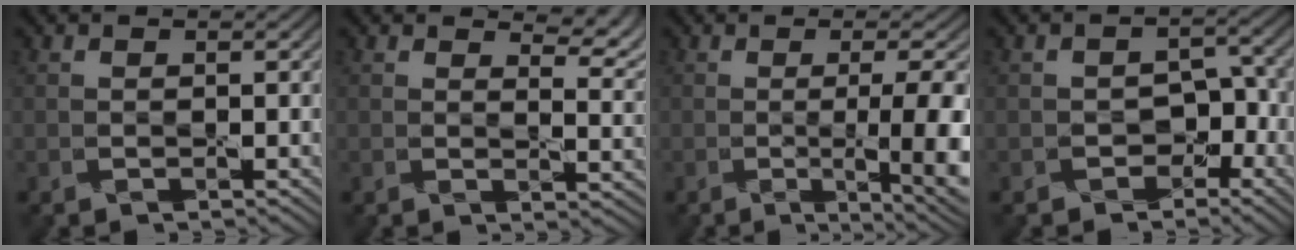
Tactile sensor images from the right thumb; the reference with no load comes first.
{"total": 6.6, "force": [5.0, 1.8, 4.0], "torque": [-0.057, 0.005, 0.072]}
{"total": 9.6, "force": [-1.6, 2.4, 9.1], "torque": [-0.109, -0.003, -0.021]}
{"total": 3.3, "force": [-2.1, 2.3, 1.1], "torque": [-0.006, 0.009, -0.033]}